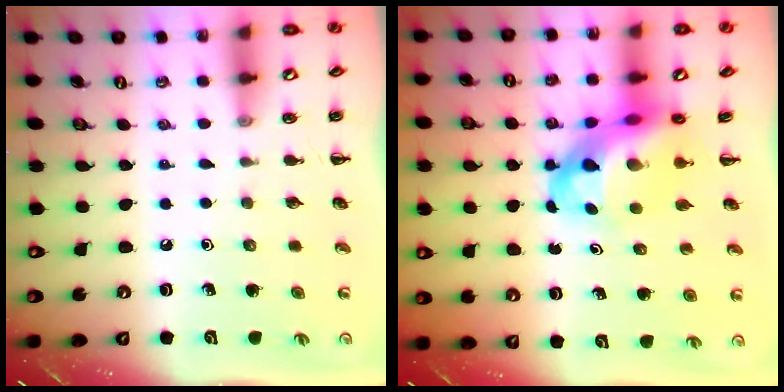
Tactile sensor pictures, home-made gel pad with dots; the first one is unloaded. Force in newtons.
{"total": 11.5, "press": 11.1, "slide": 3.1}